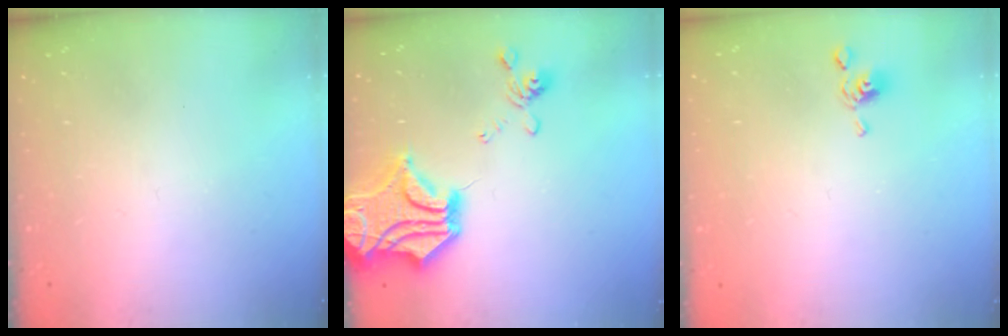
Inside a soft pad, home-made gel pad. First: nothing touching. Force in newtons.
{"total": 9.7, "press": 9.3, "slide": 2.8}
{"total": 5.5, "press": 5.5, "slide": 0.5}